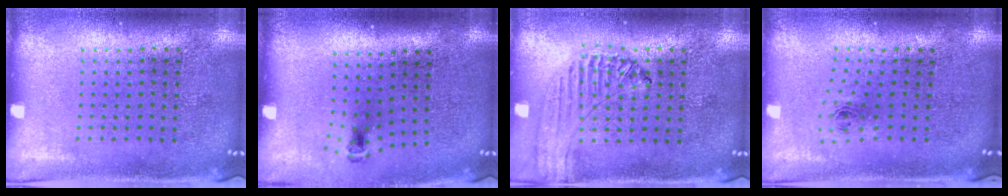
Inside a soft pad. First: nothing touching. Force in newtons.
{"total": 0.6, "press": 0.3, "slide": 0.5}
{"total": 0.6, "press": 0.6, "slide": 0.1}
{"total": 0.8, "press": 0.3, "slide": 0.7}